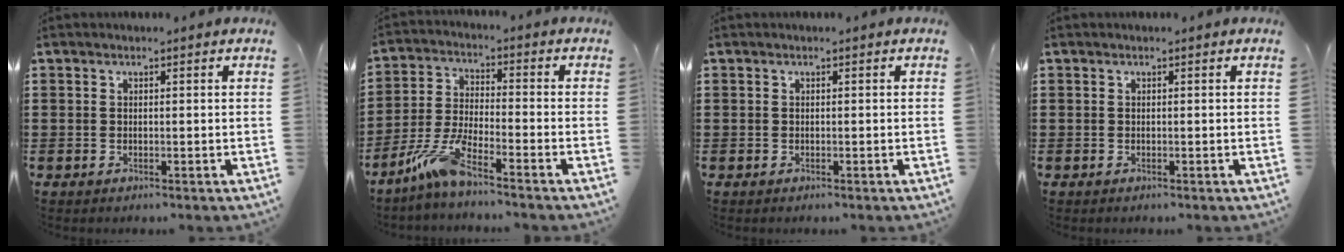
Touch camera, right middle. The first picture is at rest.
{"total": 7.4, "force": [-5.4, 0.7, 5.1], "torque": [-0.123, -0.015, -0.107]}
{"total": 0.0}
{"total": 0.0}